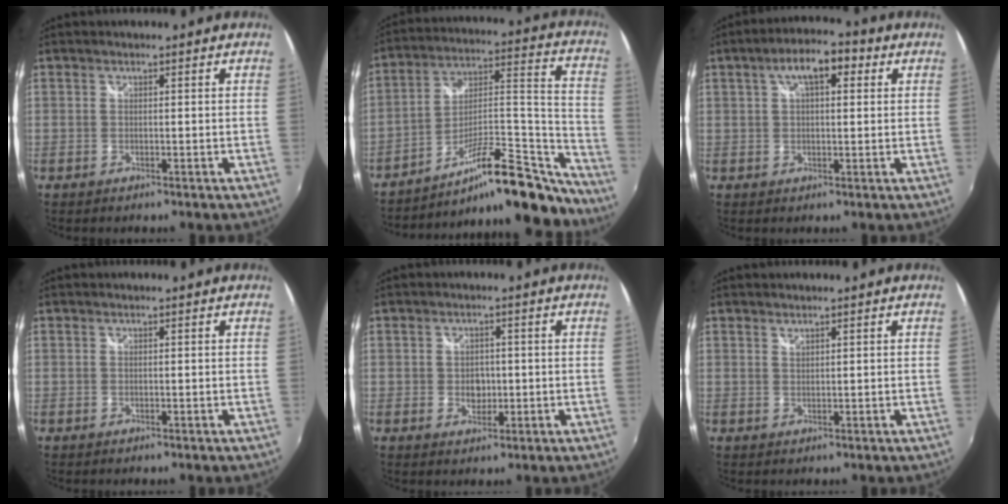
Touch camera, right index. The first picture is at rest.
{"total": 22.6, "force": [-18.8, 5.3, 11.5], "torque": [-0.142, 0.033, -0.273]}
{"total": 7.6, "force": [2.8, 3.3, 6.2], "torque": [-0.107, 0.024, 0.043]}
{"total": 0.0}
{"total": 3.4, "force": [-0.5, 2.7, 2.0], "torque": [-0.031, 0.000, -0.008]}
{"total": 0.8, "force": [0.7, 0.1, 0.3], "torque": [-0.003, 0.001, 0.013]}